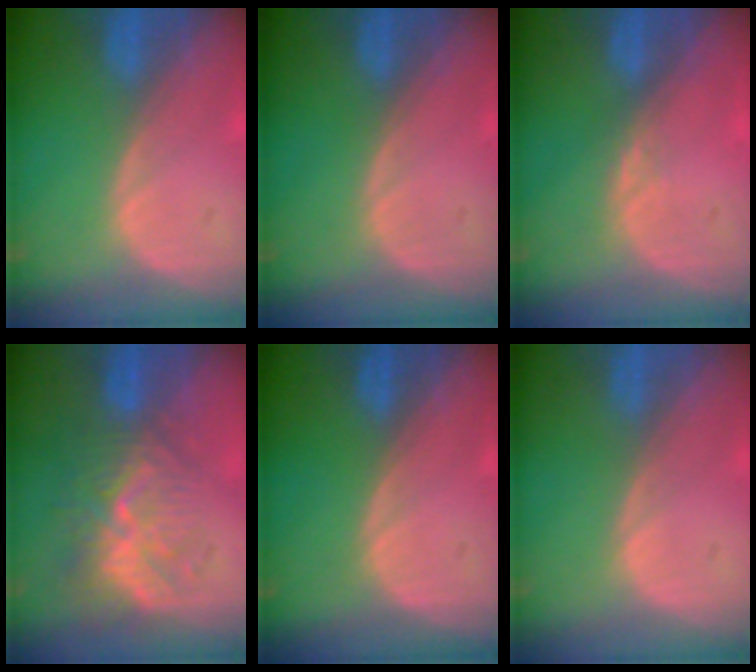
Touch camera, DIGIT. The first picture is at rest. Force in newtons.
{"total": 0.0}
{"total": 1.1, "press": 1.0, "slide": 0.5}
{"total": 10.1, "press": 8.8, "slide": 4.9}
{"total": 0.0}
{"total": 0.0}